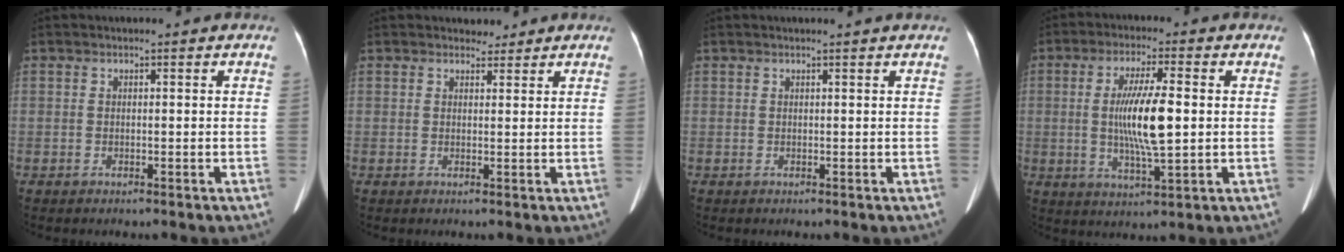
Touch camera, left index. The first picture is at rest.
{"total": 1.7, "force": [1.5, 0.8, -0.1], "torque": [0.003, -0.002, 0.019]}
{"total": 1.2, "force": [1.1, -0.3, 0.4], "torque": [-0.013, -0.001, 0.017]}
{"total": 9.7, "force": [0.2, 1.2, 9.6], "torque": [-0.184, -0.005, 0.004]}